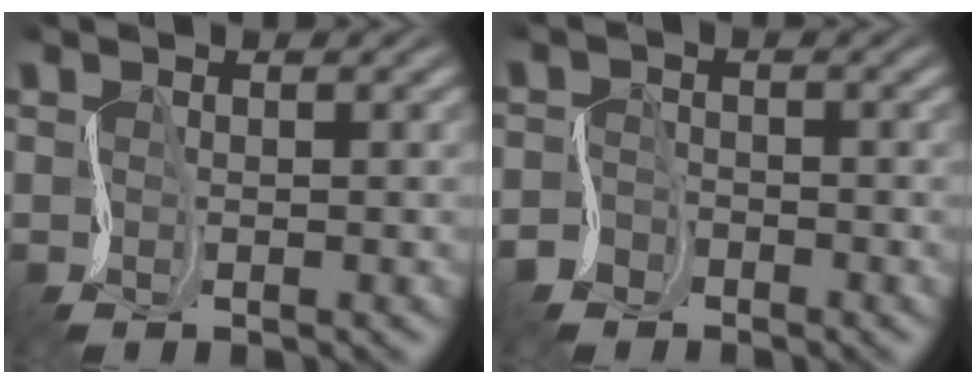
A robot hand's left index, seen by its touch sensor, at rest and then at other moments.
{"total": 1.7, "force": [-1.3, 1.1, -0.2], "torque": [0.000, 0.001, -0.032]}